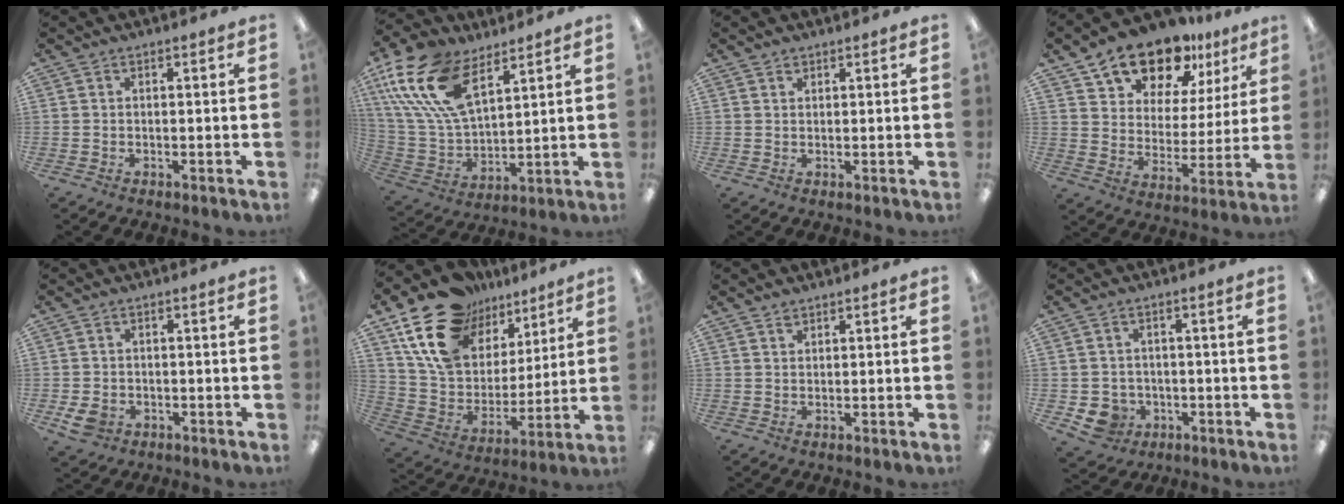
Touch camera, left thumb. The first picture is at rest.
{"total": 20.9, "force": [10.8, 11.0, 14.1], "torque": [-0.327, -0.037, 0.193]}
{"total": 1.1, "force": [0.9, 0.7, 0.2], "torque": [0.004, -0.003, 0.016]}
{"total": 16.1, "force": [12.9, 8.0, 5.5], "torque": [-0.104, -0.087, 0.237]}
{"total": 4.3, "force": [-1.6, 3.3, 2.2], "torque": [-0.053, 0.003, -0.030]}
{"total": 20.7, "force": [12.6, 13.4, 9.4], "torque": [-0.174, -0.059, 0.237]}
{"total": 1.3, "force": [1.1, 0.6, 0.2], "torque": [0.003, -0.005, 0.020]}
{"total": 5.3, "force": [-1.8, 4.7, 1.6], "torque": [-0.051, 0.013, -0.031]}